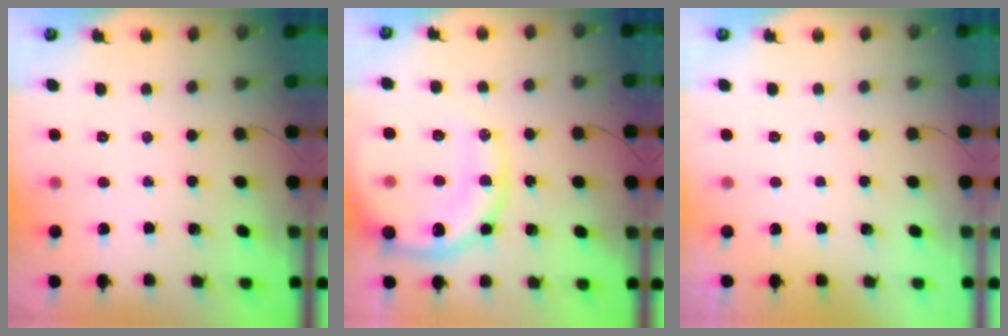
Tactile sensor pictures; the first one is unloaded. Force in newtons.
{"total": 17.4, "press": 17.0, "slide": 3.9}
{"total": 3.0, "press": 3.0, "slide": 0.1}